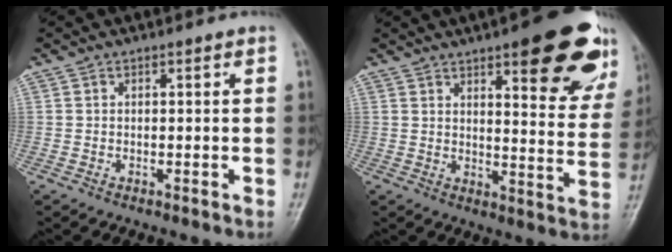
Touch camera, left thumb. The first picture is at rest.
{"total": 20.7, "force": [11.4, 6.3, 16.1], "torque": [-0.164, -0.047, 0.143]}